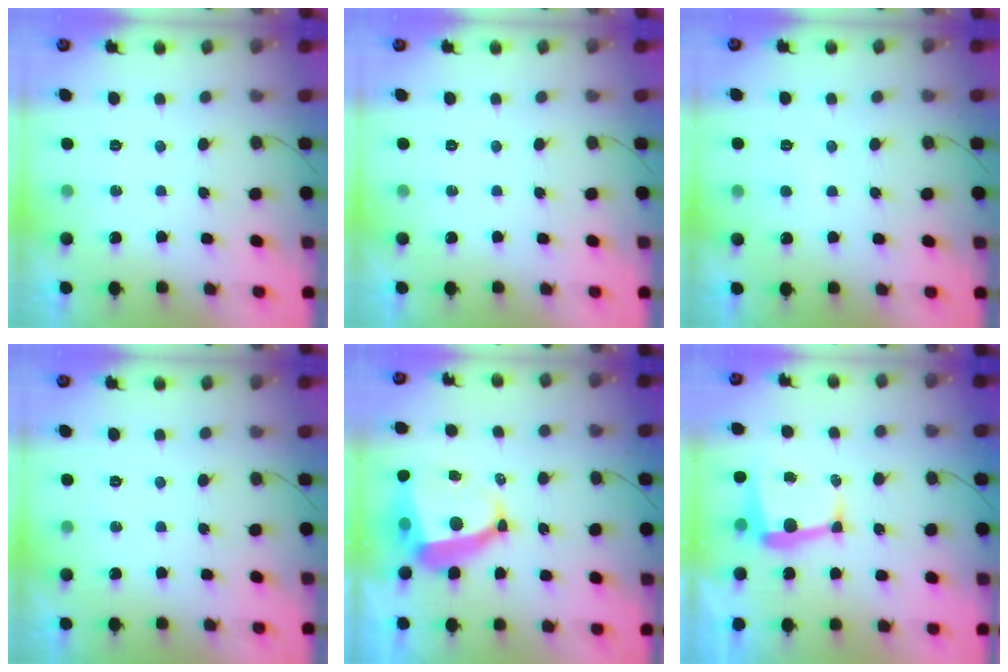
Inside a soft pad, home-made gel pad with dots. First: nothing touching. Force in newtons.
{"total": 0.0}
{"total": 1.7, "press": 1.7, "slide": 0.2}
{"total": 0.0}
{"total": 9.4, "press": 9.3, "slide": 0.9}
{"total": 6.8, "press": 6.8, "slide": 0.3}